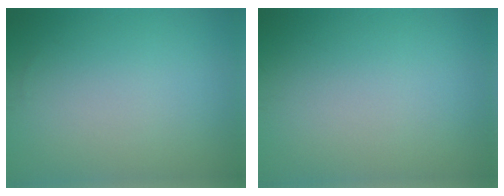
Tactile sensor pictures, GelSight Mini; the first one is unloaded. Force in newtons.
{"total": 0.0}